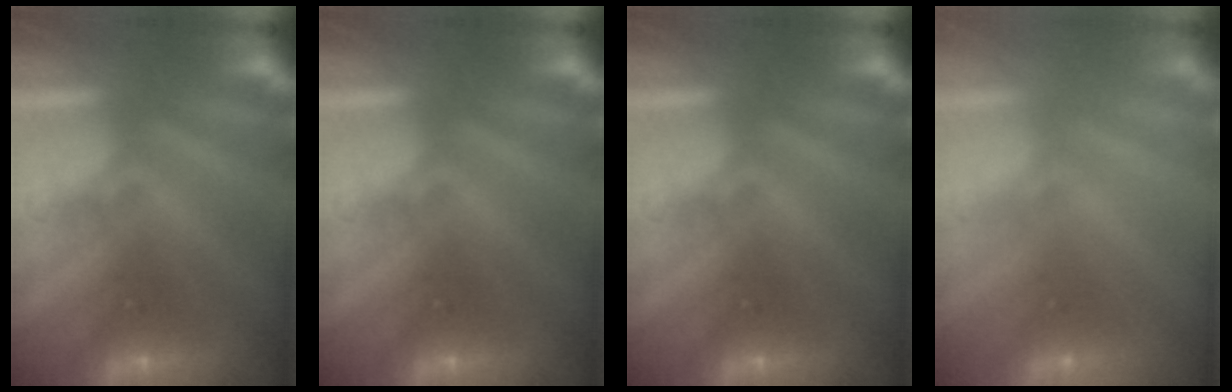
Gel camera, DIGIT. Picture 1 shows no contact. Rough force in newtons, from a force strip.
{"total": 0.0}
{"total": 0.0}
{"total": 2.2}